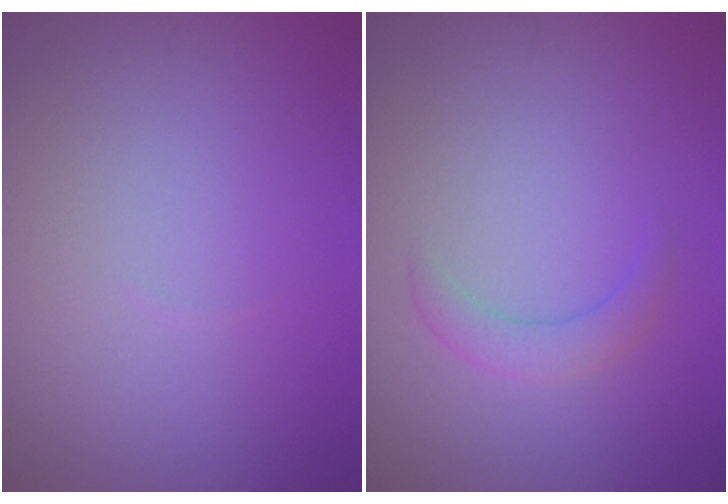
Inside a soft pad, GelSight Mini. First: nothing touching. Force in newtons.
{"total": 1.9, "press": 1.9, "slide": 0.2}